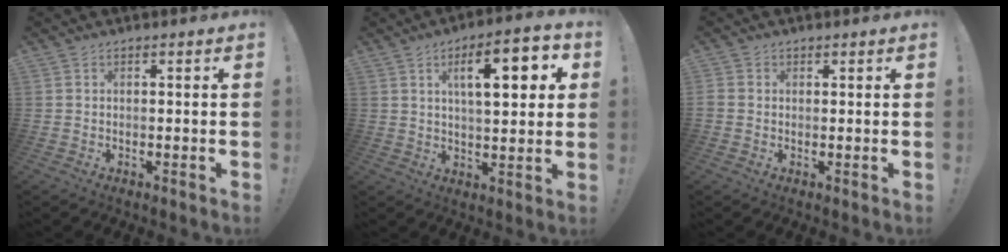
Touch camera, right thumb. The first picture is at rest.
{"total": 13.5, "force": [4.4, 4.6, 11.9], "torque": [-0.172, -0.002, 0.062]}
{"total": 1.7, "force": [0.2, 1.6, 0.5], "torque": [-0.017, 0.005, 0.007]}